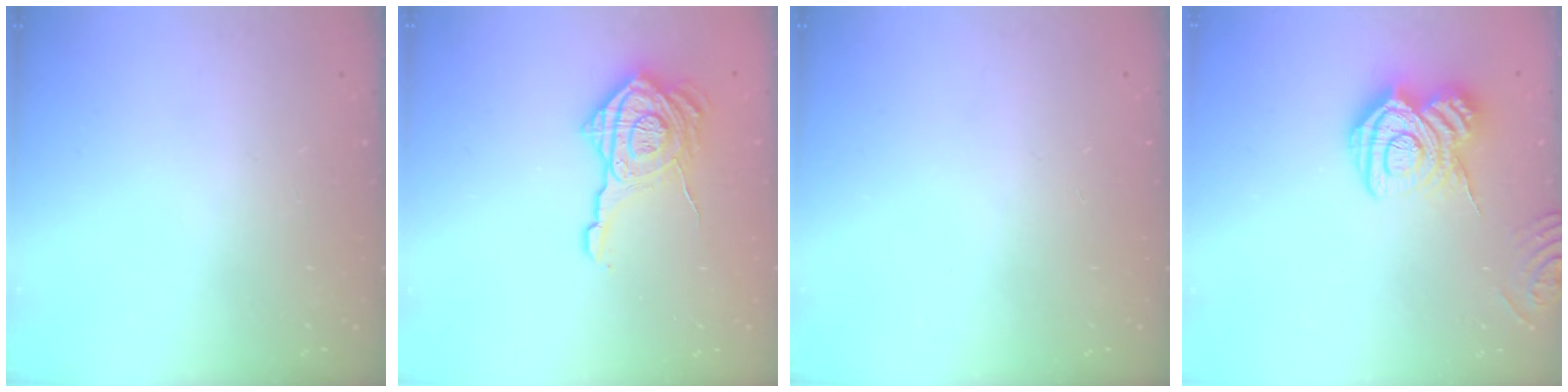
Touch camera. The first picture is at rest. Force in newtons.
{"total": 17.6, "press": 17.5, "slide": 1.1}
{"total": 0.0}
{"total": 14.7, "press": 14.6, "slide": 1.0}